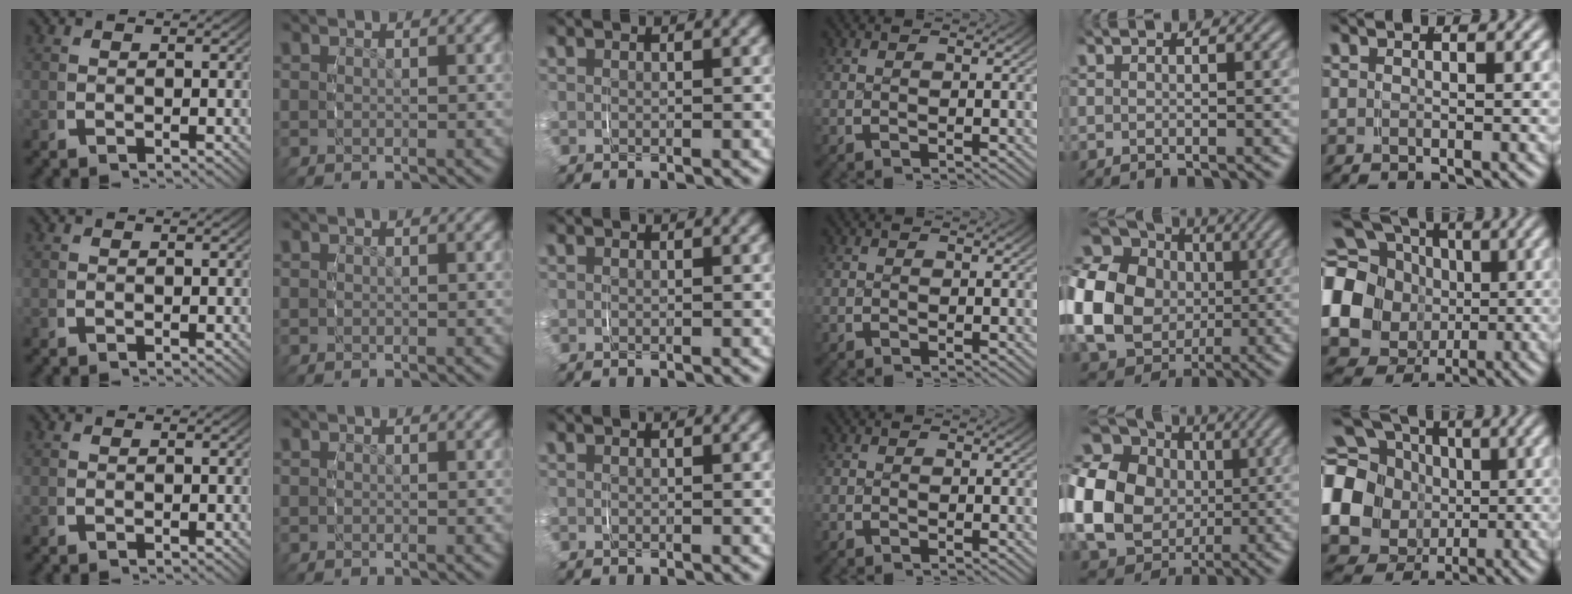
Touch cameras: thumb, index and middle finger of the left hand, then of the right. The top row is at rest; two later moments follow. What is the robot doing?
{"motion": "grasp_and_lifting", "object": "paper towel"}